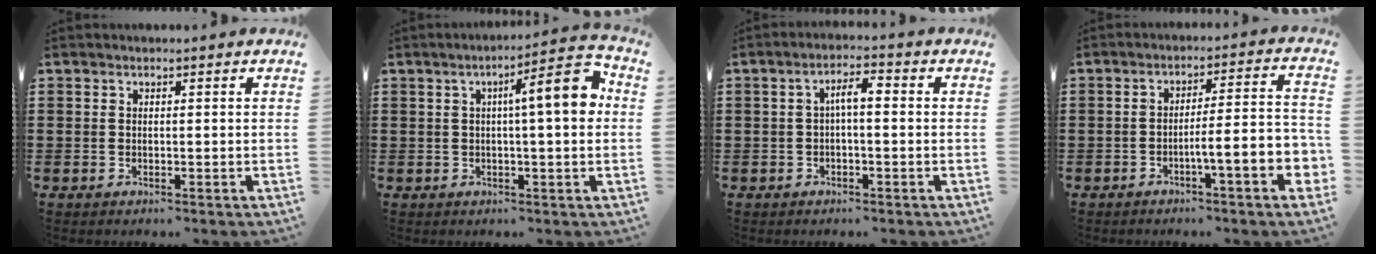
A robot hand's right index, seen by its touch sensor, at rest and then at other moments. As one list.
[{"total": 8.8, "force": [1.6, 1.3, 8.5], "torque": [-0.130, -0.006, 0.014]}, {"total": 3.5, "force": [-0.1, 0.9, 3.4], "torque": [-0.065, 0.012, -0.006]}, {"total": 7.9, "force": [-3.1, 0.8, 7.3], "torque": [-0.120, -0.006, -0.055]}]